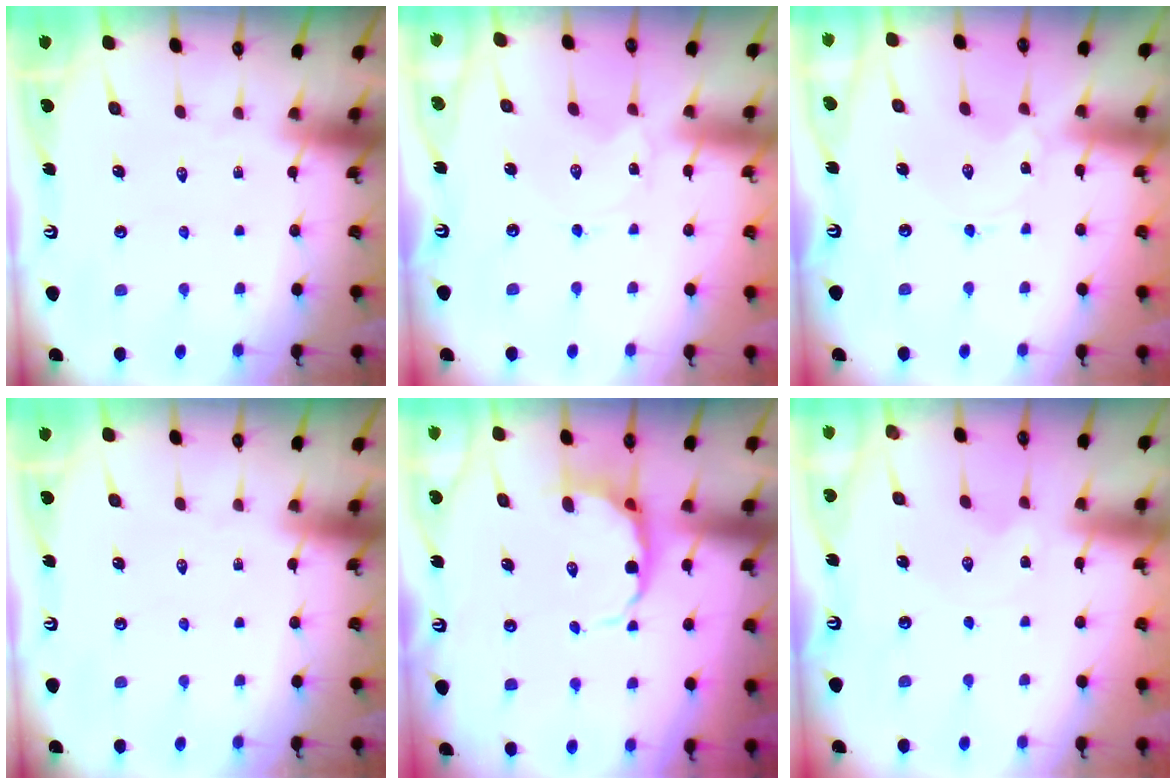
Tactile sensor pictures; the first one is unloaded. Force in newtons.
{"total": 1.6, "press": 1.6, "slide": 0.3}
{"total": 1.2, "press": 1.2, "slide": 0.2}
{"total": 0.0}
{"total": 6.9, "press": 6.7, "slide": 1.7}
{"total": 0.0}